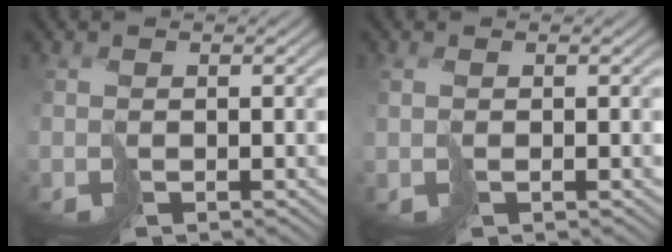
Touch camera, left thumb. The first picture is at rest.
{"total": 0.0}